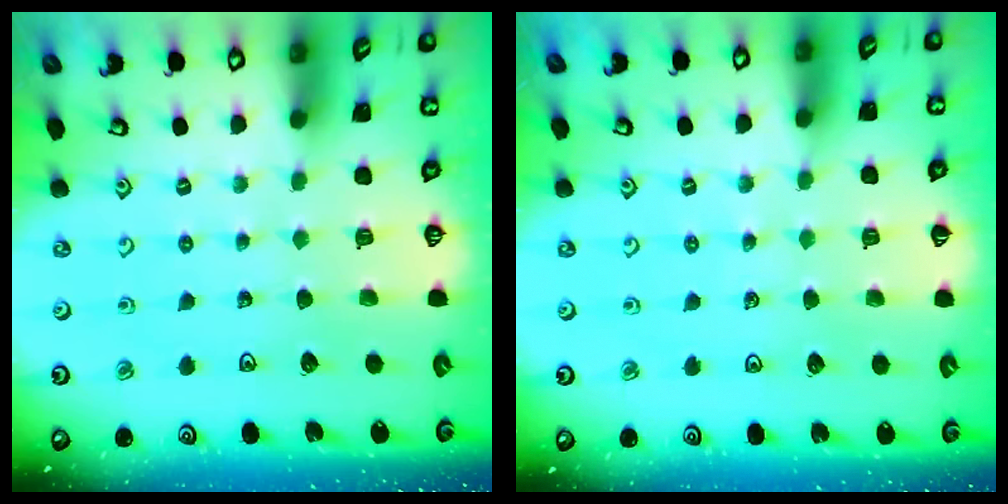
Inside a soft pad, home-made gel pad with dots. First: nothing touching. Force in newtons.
{"total": 2.1, "press": 2.1, "slide": 0.4}